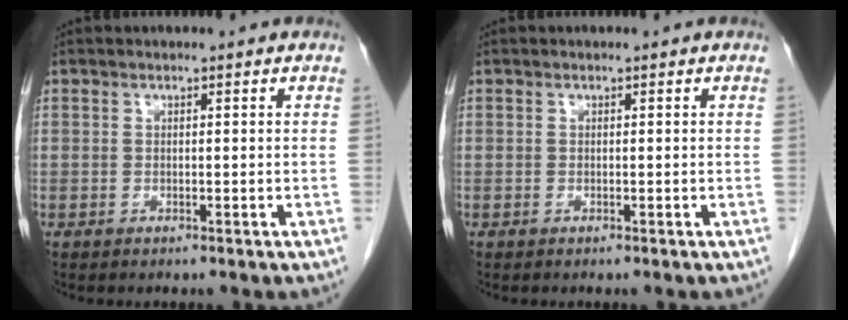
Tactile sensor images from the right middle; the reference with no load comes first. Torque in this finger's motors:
{"motor_torque": [-0.02, -0.23, 0.07, 0.00]}